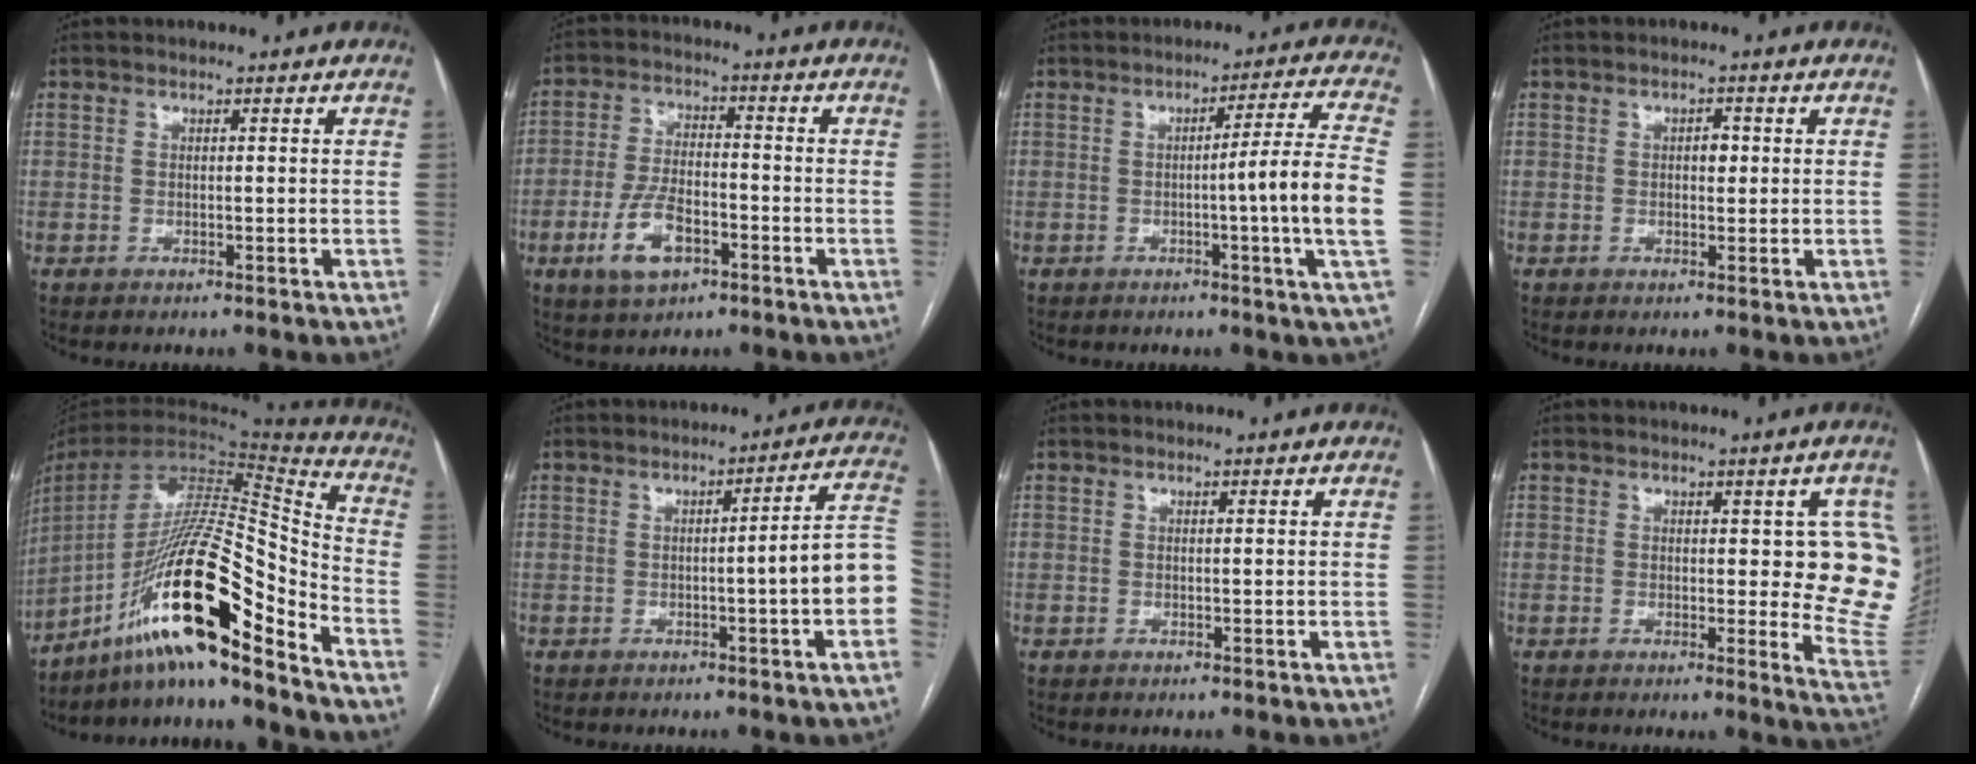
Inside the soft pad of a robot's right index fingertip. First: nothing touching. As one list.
[{"total": 8.7, "force": [-3.9, 4.1, 6.7], "torque": [-0.144, 0.004, -0.069]}, {"total": 10.4, "force": [-1.7, -2.2, 10.0], "torque": [-0.137, -0.006, -0.024]}, {"total": 1.7, "force": [0.2, 1.0, 1.4], "torque": [-0.019, 0.005, 0.003]}, {"total": 23.7, "force": [-15.4, 1.8, 18.0], "torque": [-0.321, 0.003, -0.274]}, {"total": 9.1, "force": [-1.9, -0.5, 8.9], "torque": [-0.100, 0.017, -0.032]}, {"total": 0.0}, {"total": 10.9, "force": [1.7, 3.5, 10.2], "torque": [-0.106, -0.011, 0.012]}]